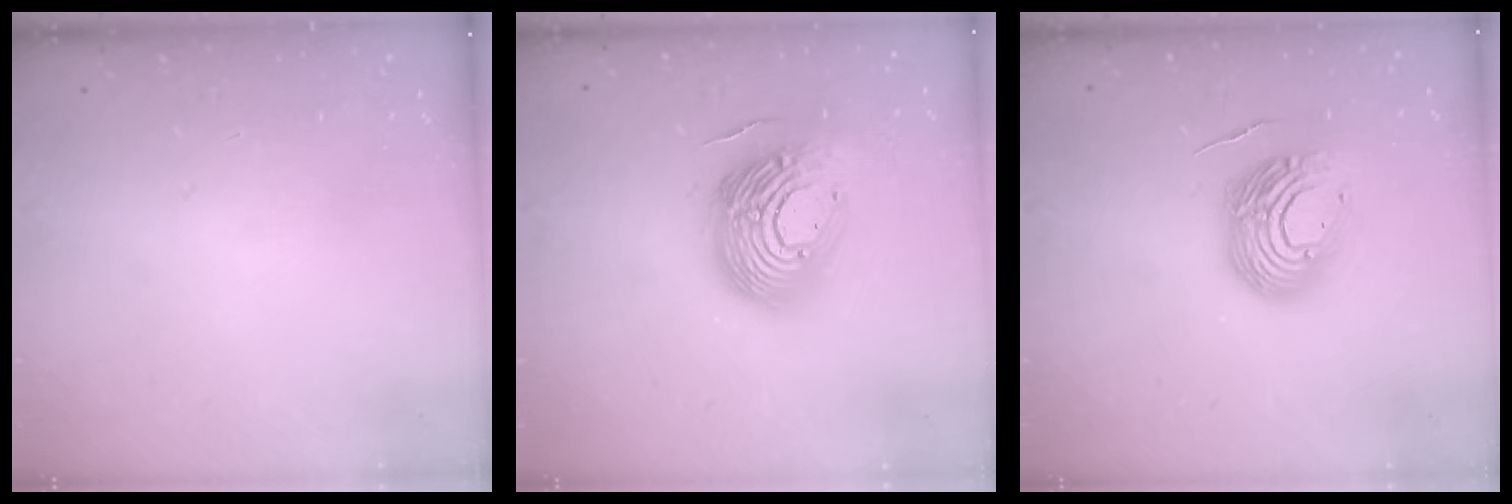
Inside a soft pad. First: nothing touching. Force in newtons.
{"total": 20.9, "press": 20.8, "slide": 1.8}
{"total": 15.1, "press": 15.0, "slide": 2.0}